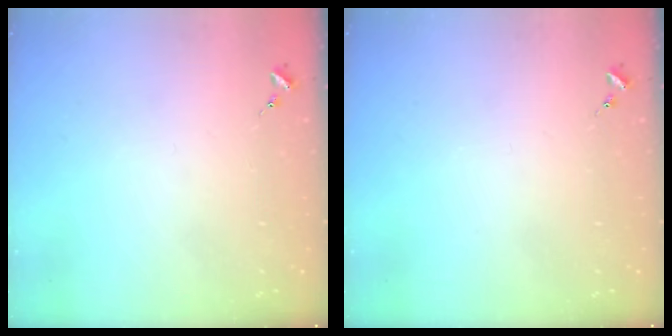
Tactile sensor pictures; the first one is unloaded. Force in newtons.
{"total": 0.0}